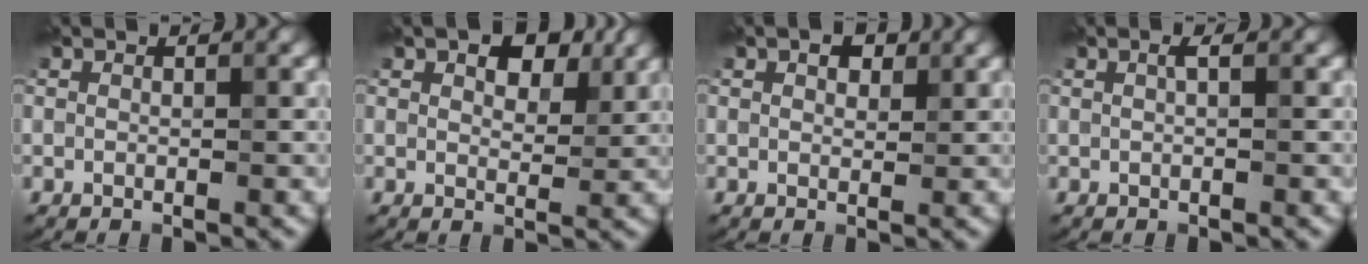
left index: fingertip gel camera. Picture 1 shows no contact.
{"total": 5.4, "force": [3.0, 2.7, 3.7], "torque": [-0.048, 0.005, 0.039]}
{"total": 1.7, "force": [0.9, 1.0, 1.1], "torque": [-0.015, 0.005, 0.015]}
{"total": 0.8, "force": [0.2, 0.1, 0.7], "torque": [-0.016, 0.006, 0.003]}